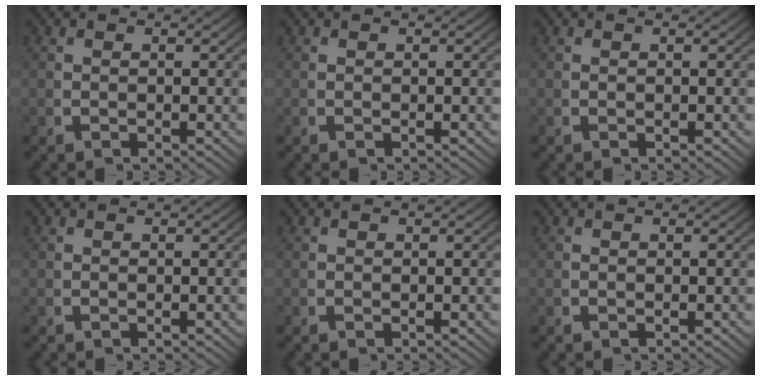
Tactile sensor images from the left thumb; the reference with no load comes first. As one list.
[{"total": 0.0}, {"total": 0.0}, {"total": 0.0}, {"total": 0.0}, {"total": 0.0}]